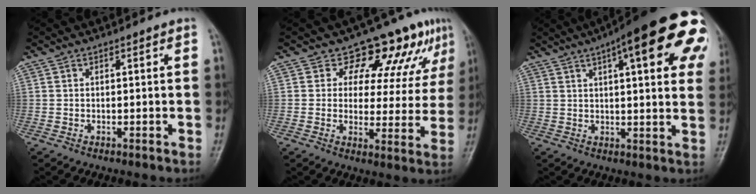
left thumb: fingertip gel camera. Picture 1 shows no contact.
{"total": 11.6, "force": [8.1, 6.1, 5.6], "torque": [-0.032, -0.047, 0.094]}
{"total": 24.6, "force": [10.5, 6.9, 21.1], "torque": [-0.240, 0.018, 0.132]}